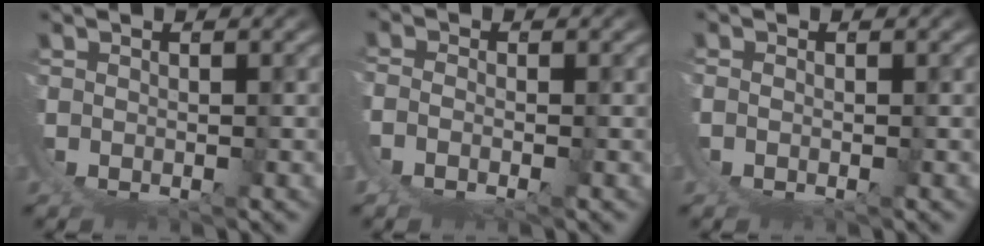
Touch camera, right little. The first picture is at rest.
{"total": 3.9, "force": [0.2, 3.1, 2.5], "torque": [-0.072, -0.016, 0.005]}
{"total": 1.2, "force": [0.0, 0.8, 0.9], "torque": [-0.027, -0.006, 0.002]}